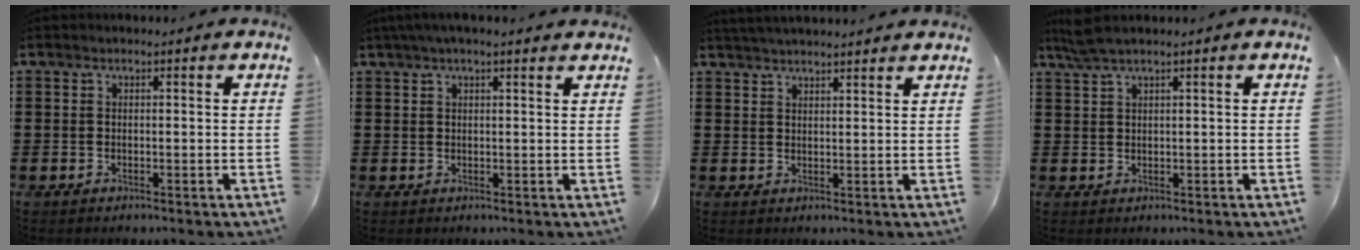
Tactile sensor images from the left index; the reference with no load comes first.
{"total": 2.3, "force": [1.8, 0.0, 1.4], "torque": [-0.032, 0.005, 0.033]}
{"total": 2.5, "force": [2.5, -0.3, 0.3], "torque": [-0.011, -0.003, 0.048]}
{"total": 2.4, "force": [1.6, 0.0, 1.8], "torque": [-0.036, 0.000, 0.029]}